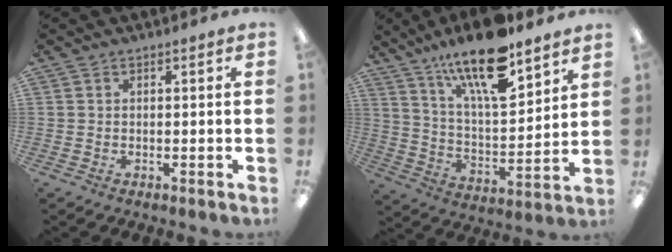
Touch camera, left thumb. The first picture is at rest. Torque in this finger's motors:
{"motor_torque": [0.35, 0.45, 1.18, -1.59, 0.12]}